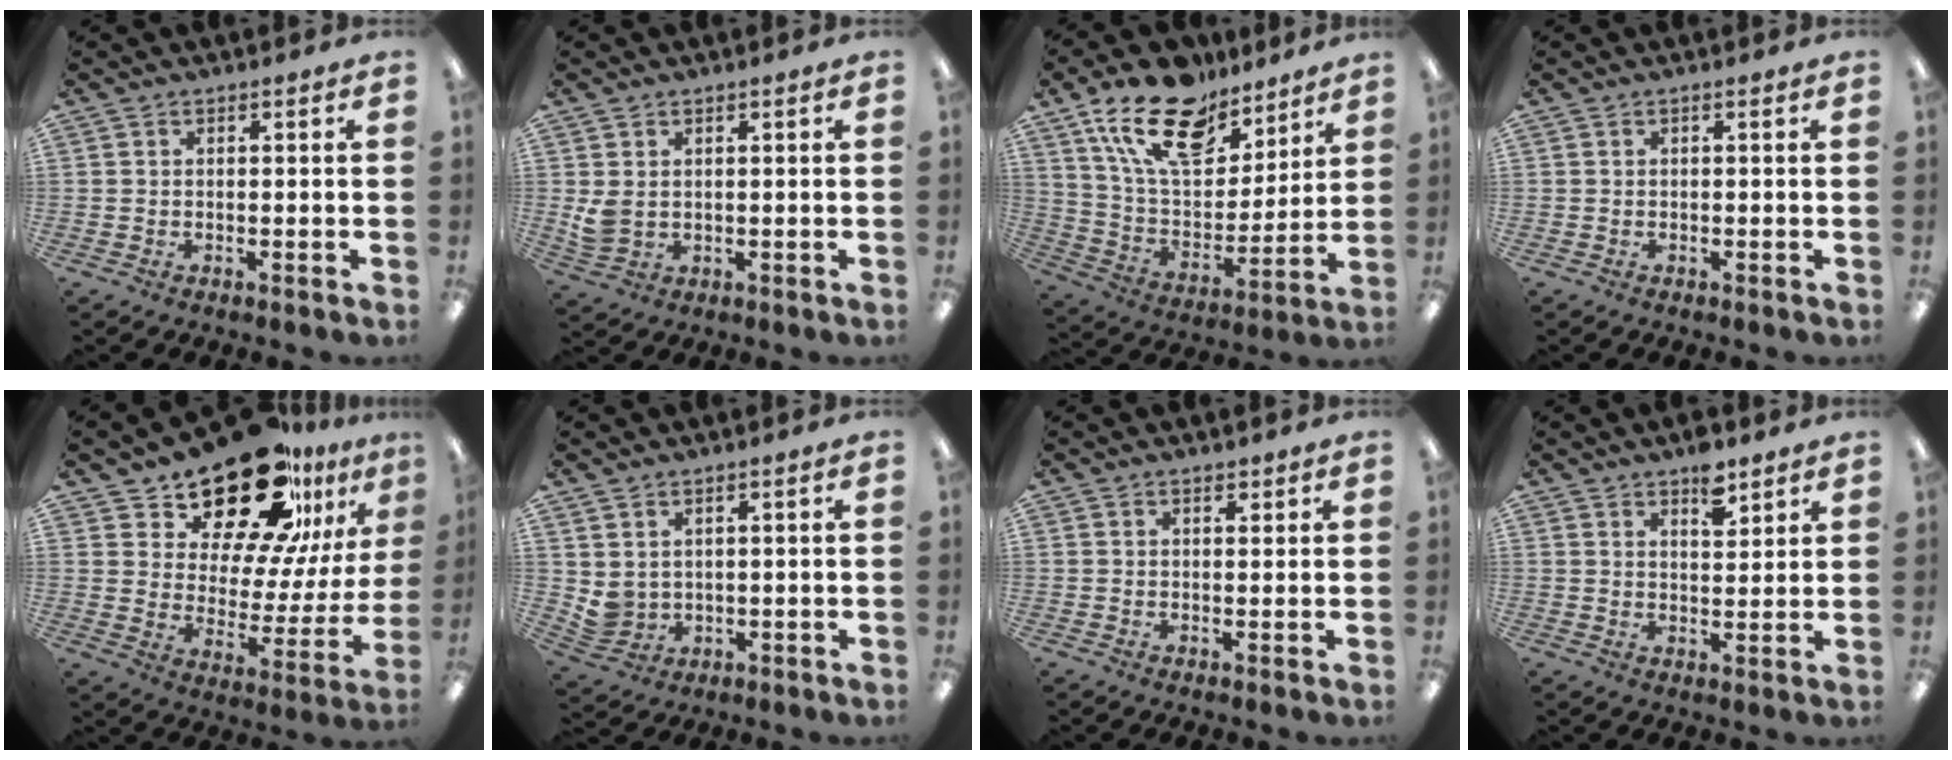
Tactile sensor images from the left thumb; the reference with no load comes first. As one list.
[{"total": 4.1, "force": [1.4, 3.0, 2.4], "torque": [-0.045, -0.006, 0.027]}, {"total": 20.5, "force": [13.7, 10.5, 11.0], "torque": [-0.206, -0.068, 0.248]}, {"total": 0.0}, {"total": 24.1, "force": [18.8, 9.8, 11.3], "torque": [-0.187, -0.126, 0.325]}, {"total": 4.2, "force": [2.4, 3.3, 1.1], "torque": [-0.038, -0.011, 0.048]}, {"total": 1.5, "force": [1.2, 0.8, 0.6], "torque": [-0.004, -0.003, 0.021]}, {"total": 6.3, "force": [4.5, 2.9, 3.2], "torque": [-0.034, -0.027, 0.075]}]